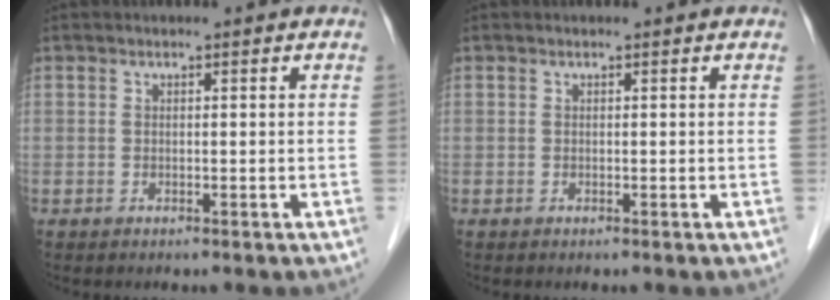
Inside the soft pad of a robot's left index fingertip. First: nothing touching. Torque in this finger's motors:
{"motor_torque": [-0.01, 0.02, 0.00, 0.00]}